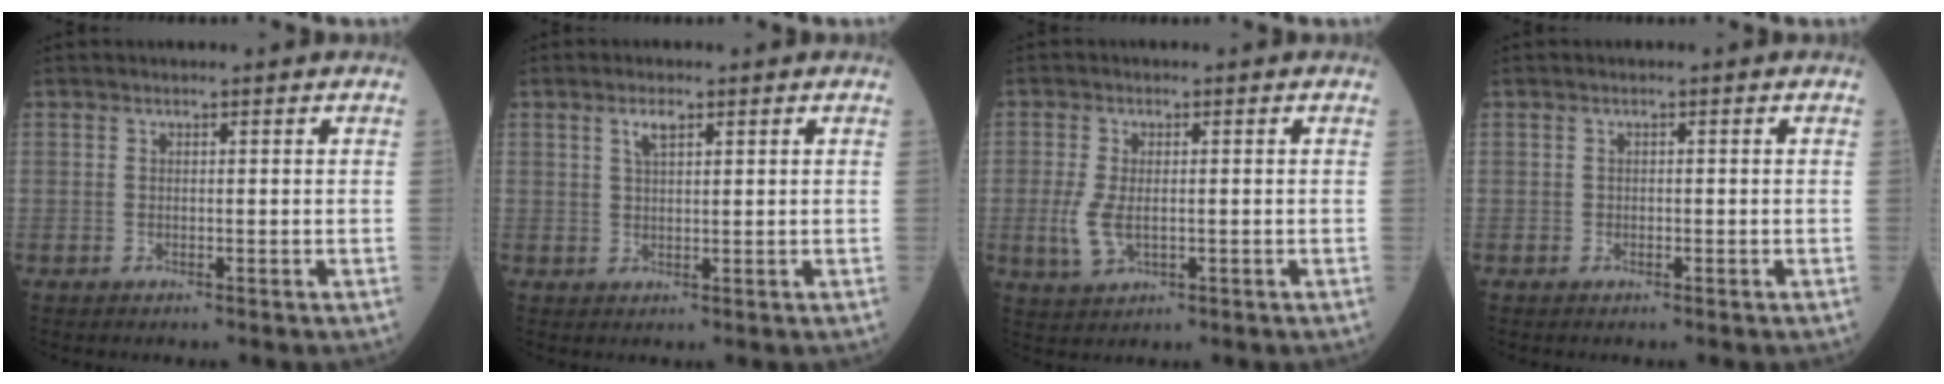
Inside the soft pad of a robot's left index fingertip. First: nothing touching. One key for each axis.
{"total": 2.3, "fx": 1.3, "fy": 0.6, "fz": 1.8, "tx": -0.041, "ty": 0.005, "tz": 0.026}
{"total": 4.6, "fx": -0.6, "fy": 2.2, "fz": 4.0, "tx": -0.099, "ty": -0.010, "tz": -0.009}
{"total": 0.0}